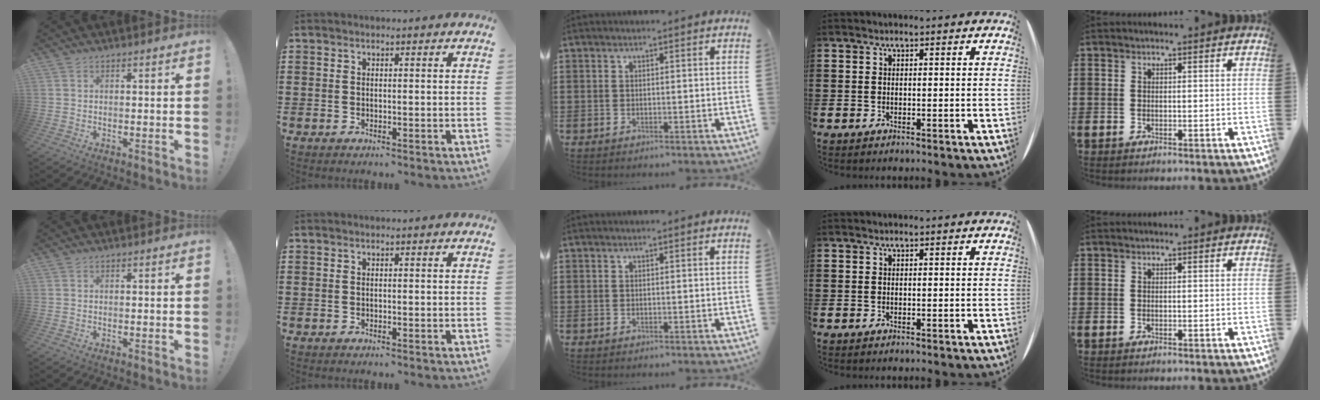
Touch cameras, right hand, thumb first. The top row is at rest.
{}